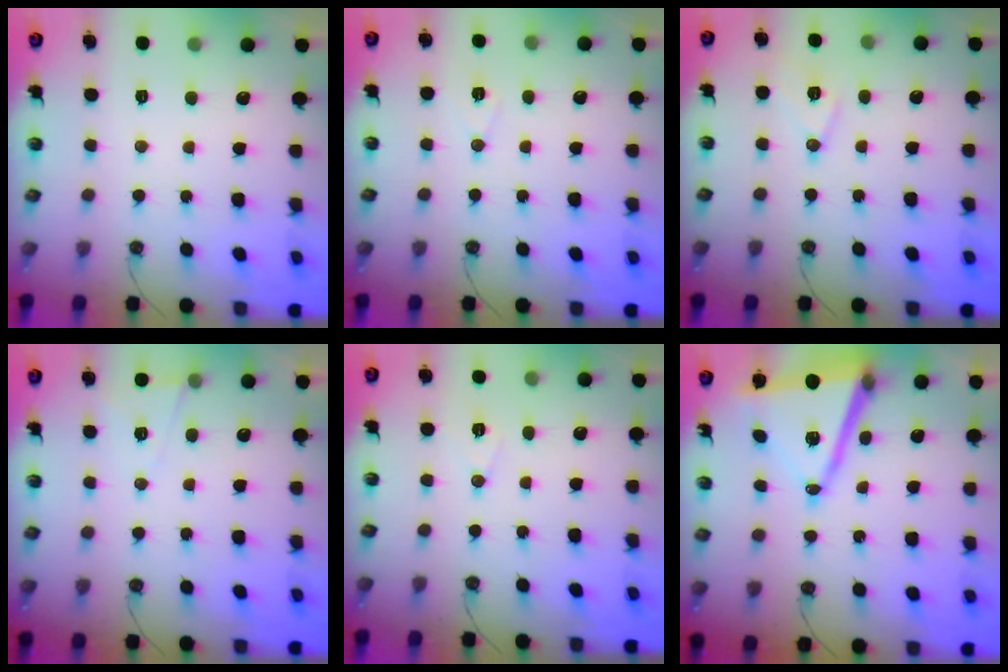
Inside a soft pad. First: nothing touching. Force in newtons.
{"total": 5.9, "press": 3.9, "slide": 4.4}
{"total": 8.3, "press": 7.5, "slide": 3.5}
{"total": 5.8, "press": 3.5, "slide": 4.5}
{"total": 7.1, "press": 5.5, "slide": 4.5}
{"total": 14.8, "press": 14.3, "slide": 3.7}